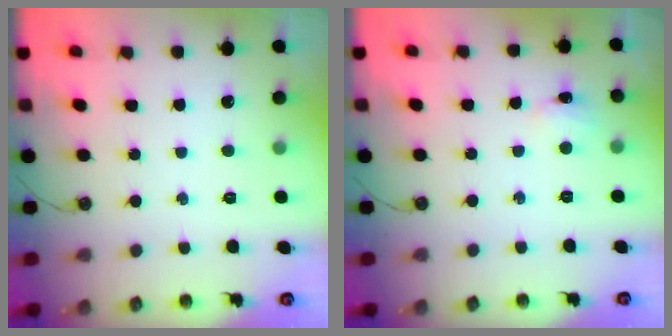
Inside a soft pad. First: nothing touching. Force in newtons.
{"total": 2.9, "press": 2.8, "slide": 0.6}